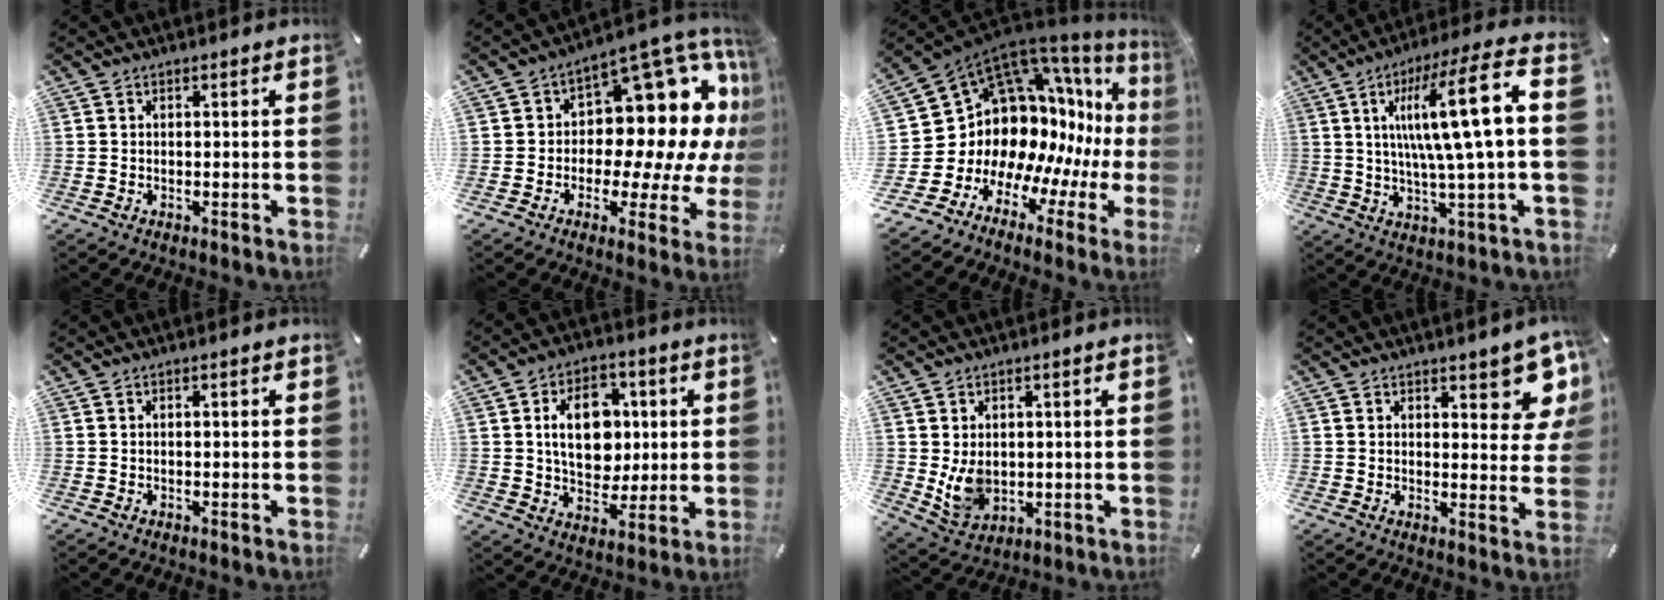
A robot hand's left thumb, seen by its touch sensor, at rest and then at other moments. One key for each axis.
{"total": 17.8, "fx": 5.6, "fy": 10.9, "fz": 12.9, "tx": -0.152, "ty": -0.071, "tz": 0.093}
{"total": 16.7, "fx": 4.6, "fy": 13.3, "fz": 8.9, "tx": -0.149, "ty": -0.106, "tz": 0.126}
{"total": 17.5, "fx": 3.6, "fy": 2.0, "fz": 17.0, "tx": -0.292, "ty": -0.005, "tz": 0.037}
{"total": 0.6, "fx": 0.0, "fy": 0.2, "fz": 0.6, "tx": -0.010, "ty": 0.001, "tz": -0.001}
{"total": 13.5, "fx": 2.1, "fy": 10.0, "fz": 8.9, "tx": -0.140, "ty": 0.006, "tz": 0.032}
{"total": 7.7, "fx": 0.6, "fy": 6.3, "fz": 4.4, "tx": -0.091, "ty": -0.007, "tz": 0.011}
{"total": 8.5, "fx": 5.8, "fy": 3.7, "fz": 5.0, "tx": -0.048, "ty": -0.043, "tz": 0.098}